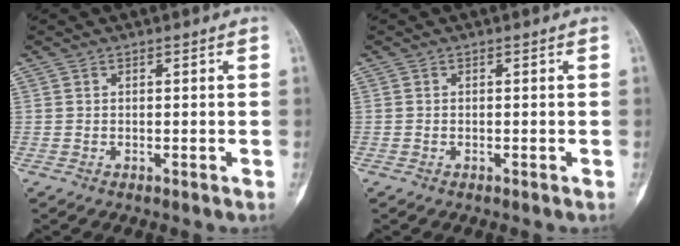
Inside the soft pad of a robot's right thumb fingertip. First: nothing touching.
{"total": 0.0}